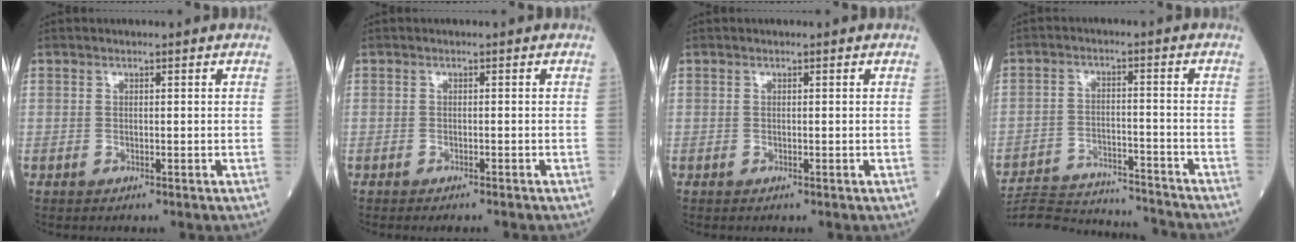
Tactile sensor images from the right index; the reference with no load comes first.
{"total": 2.4, "force": [-2.2, 0.0, 1.0], "torque": [-0.012, -0.002, -0.029]}
{"total": 0.0}
{"total": 16.5, "force": [-16.2, 1.4, 3.2], "torque": [-0.064, 0.003, -0.237]}